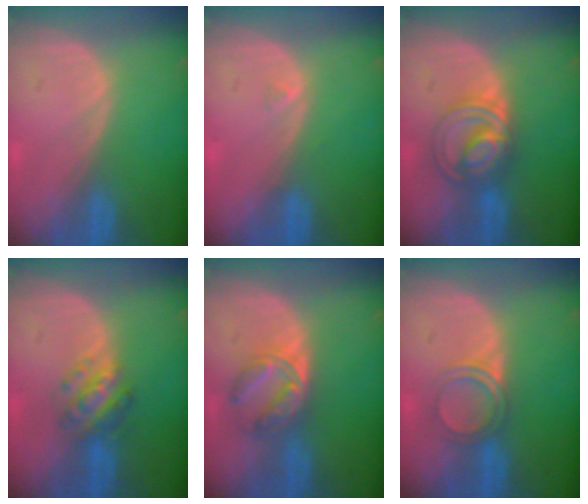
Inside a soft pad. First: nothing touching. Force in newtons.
{"total": 0.5, "press": 0.5, "slide": 0.2}
{"total": 6.5, "press": 6.5, "slide": 0.3}
{"total": 5.4, "press": 5.0, "slide": 1.9}
{"total": 5.8, "press": 5.6, "slide": 1.7}
{"total": 3.8, "press": 3.6, "slide": 1.3}